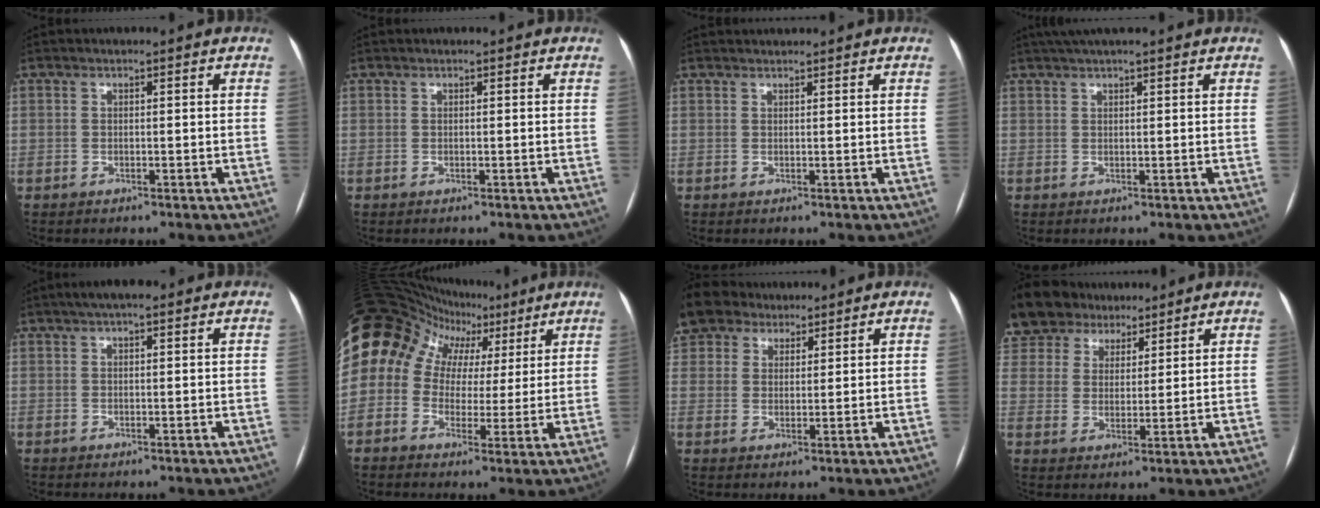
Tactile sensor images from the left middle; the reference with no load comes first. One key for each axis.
{"total": 0.6, "fx": 0.6, "fy": 0.1, "fz": 0.2, "tx": -0.004, "ty": 0.014, "tz": 0.011}
{"total": 2.4, "fx": 2.3, "fy": 0.2, "fz": 0.4, "tx": -0.007, "ty": 0.027, "tz": 0.038}
{"total": 7.2, "fx": 5.8, "fy": 0.8, "fz": 4.1, "tx": -0.065, "ty": 0.038, "tz": 0.089}
{"total": 4.2, "fx": 2.8, "fy": 1.1, "fz": 2.9, "tx": -0.046, "ty": 0.026, "tz": 0.042}
{"total": 15.4, "fx": 6.0, "fy": 12.6, "fz": 6.5, "tx": -0.108, "ty": 0.078, "tz": 0.093}
{"total": 10.1, "fx": 7.7, "fy": 6.2, "fz": 2.4, "tx": -0.063, "ty": 0.040, "tz": 0.147}
{"total": 15.1, "fx": 11.6, "fy": 8.7, "fz": 4.4, "tx": -0.118, "ty": 0.045, "tz": 0.213}